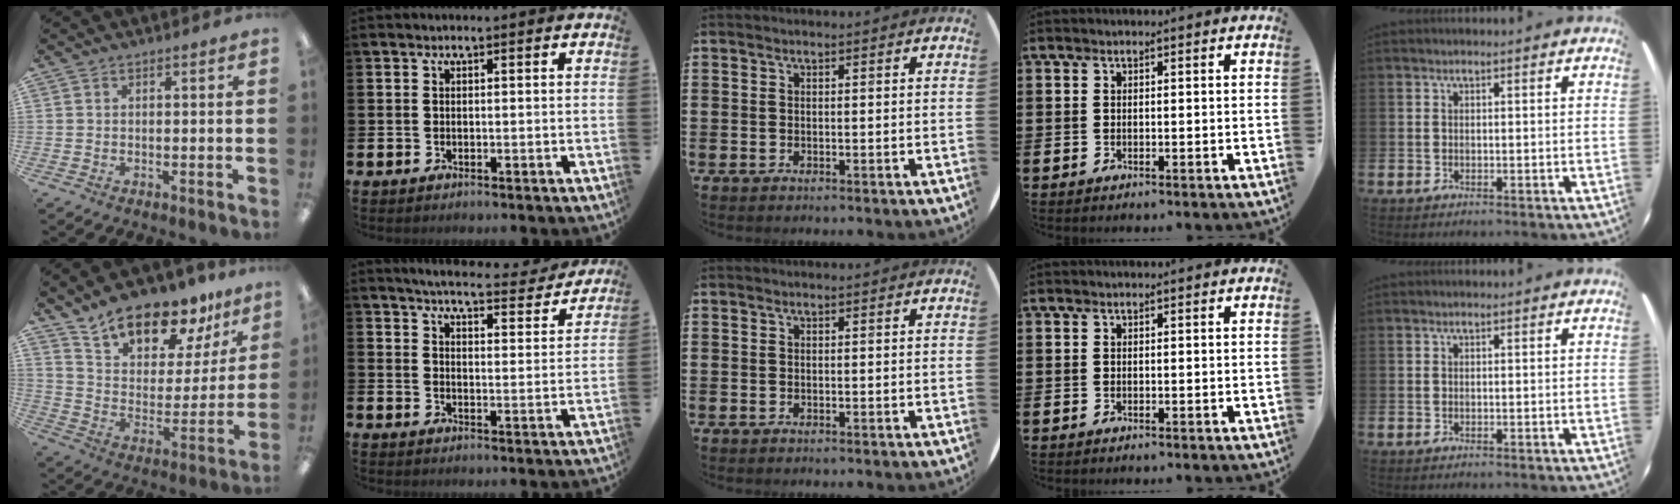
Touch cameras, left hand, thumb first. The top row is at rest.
{"thumb": {"total": 16.1, "force": [13.7, 6.5, 5.5], "torque": [-0.098, -0.108, 0.242]}, "index": {"total": 5.5, "force": [5.3, 0.5, 1.4], "torque": [-0.036, -0.038, 0.088]}}